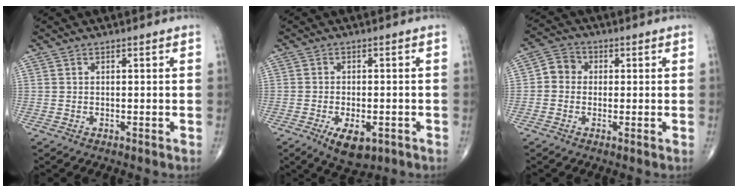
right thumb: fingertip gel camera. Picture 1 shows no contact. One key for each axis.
{"total": 6.7, "fx": -3.0, "fy": 3.3, "fz": 5.0, "tx": -0.077, "ty": 0.002, "tz": -0.039}
{"total": 4.5, "fx": -0.1, "fy": 4.0, "fz": 1.9, "tx": -0.017, "ty": 0.013, "tz": -0.012}